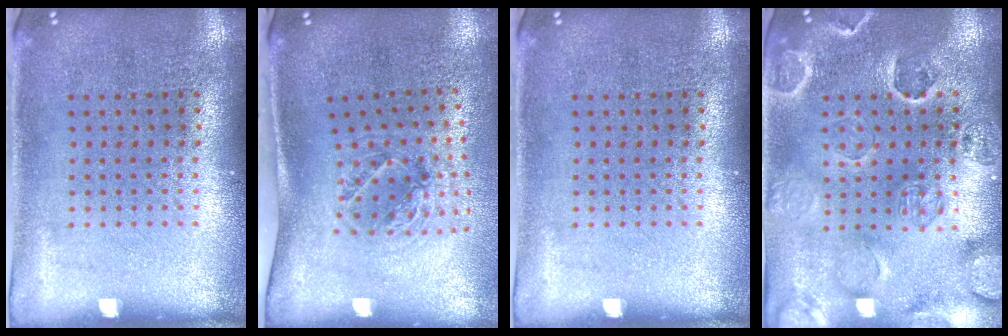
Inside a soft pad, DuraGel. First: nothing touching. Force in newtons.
{"total": 1.3, "press": 1.2, "slide": 0.6}
{"total": 0.0}
{"total": 2.7, "press": 2.6, "slide": 0.6}